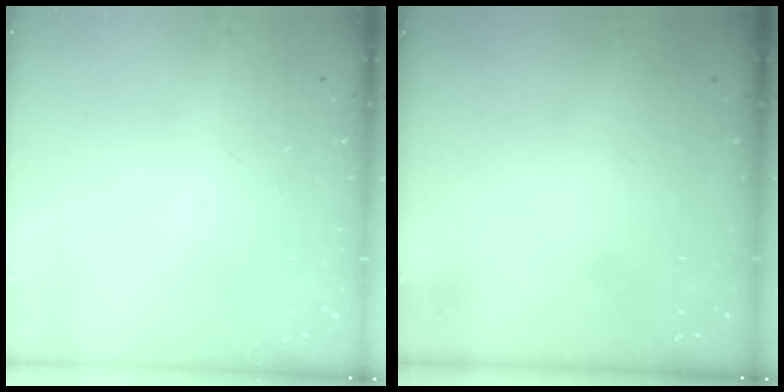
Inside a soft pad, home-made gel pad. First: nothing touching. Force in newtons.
{"total": 0.0}